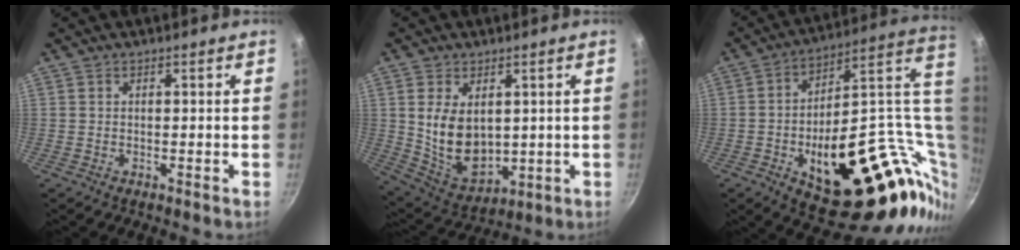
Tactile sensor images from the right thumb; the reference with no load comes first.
{"total": 12.4, "force": [2.0, 8.1, 9.1], "torque": [-0.138, -0.028, 0.063]}
{"total": 34.3, "force": [2.4, 17.0, 29.8], "torque": [-0.400, 0.000, 0.063]}